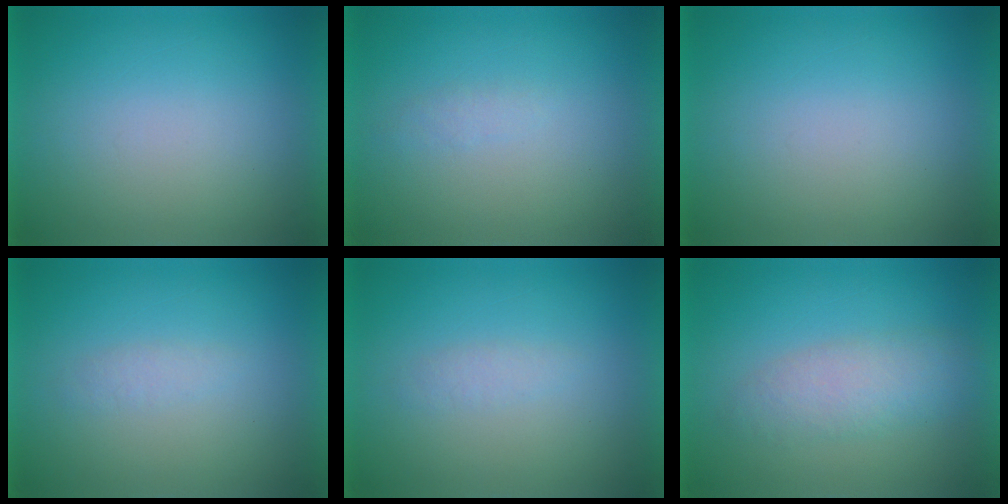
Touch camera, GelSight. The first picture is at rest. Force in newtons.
{"total": 1.2}
{"total": 0.0}
{"total": 1.3}
{"total": 1.3}
{"total": 3.2}